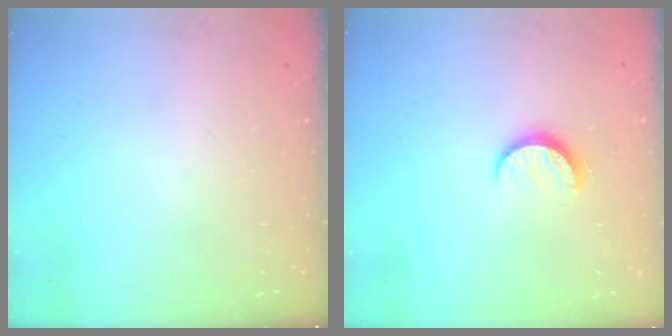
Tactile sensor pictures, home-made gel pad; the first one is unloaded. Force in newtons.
{"total": 7.3, "press": 7.2, "slide": 0.7}